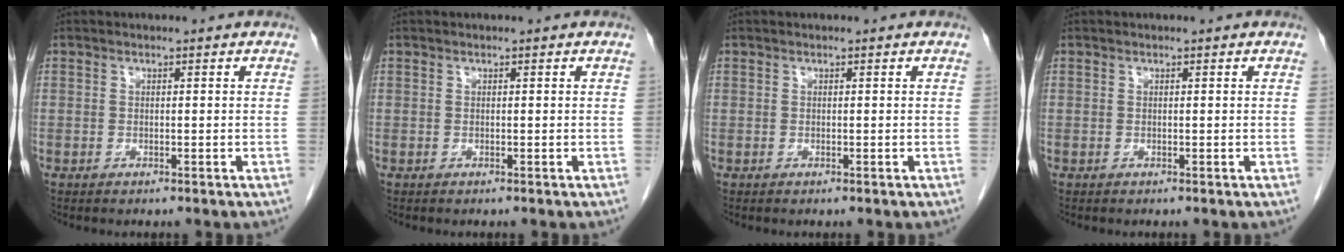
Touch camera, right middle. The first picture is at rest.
{"total": 0.0}
{"total": 0.0}
{"total": 0.0}